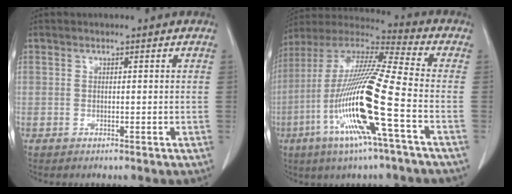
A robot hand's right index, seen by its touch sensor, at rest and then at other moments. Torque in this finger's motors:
{"motor_torque": [2.14, 0.00, 1.05, 0.21]}